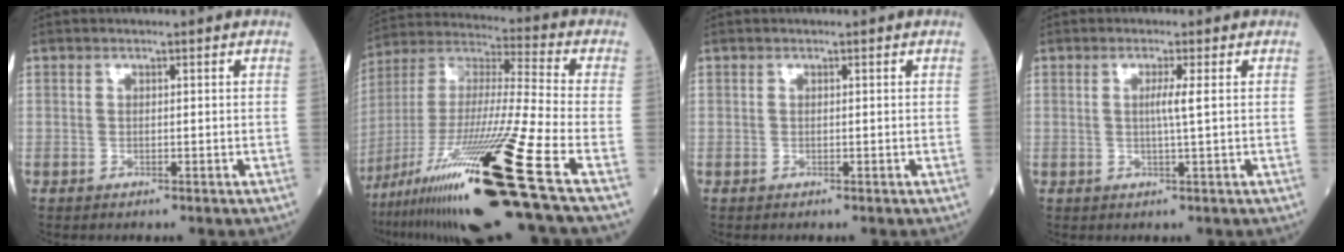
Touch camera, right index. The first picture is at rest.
{"total": 26.1, "force": [-14.0, -0.6, 22.0], "torque": [-0.401, -0.049, -0.256]}
{"total": 0.0}
{"total": 2.3, "force": [0.3, -0.6, 2.2], "torque": [-0.042, -0.002, 0.005]}